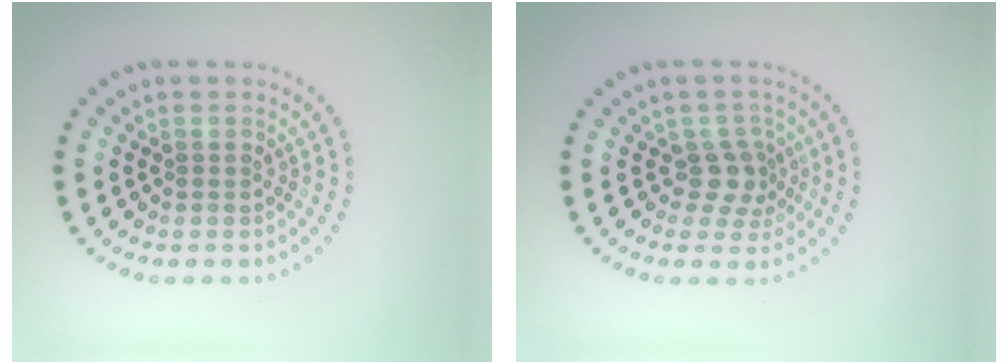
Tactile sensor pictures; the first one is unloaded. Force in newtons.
{"total": 2.4, "press": 1.8, "slide": 1.6}